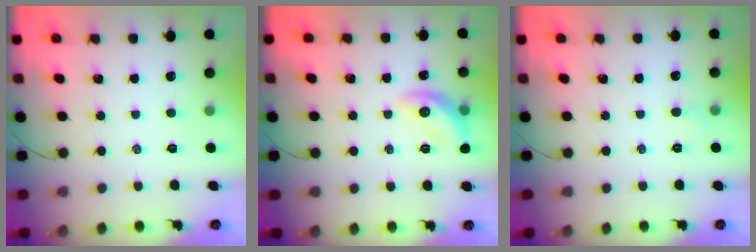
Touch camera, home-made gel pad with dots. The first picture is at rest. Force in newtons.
{"total": 11.1, "press": 11.1, "slide": 0.4}
{"total": 2.7, "press": 2.6, "slide": 0.9}